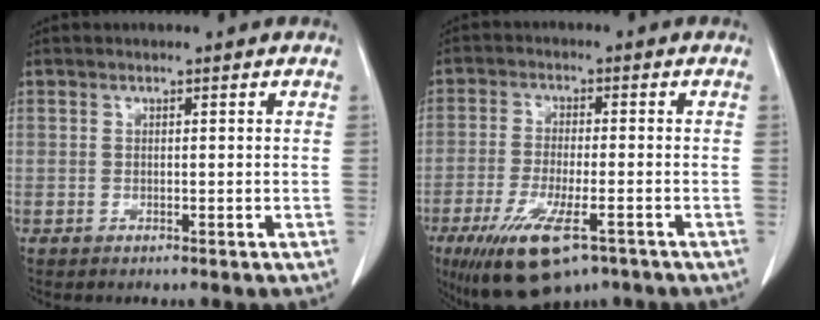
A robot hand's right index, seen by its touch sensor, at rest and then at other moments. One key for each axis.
{"total": 11.8, "fx": -6.8, "fy": 3.4, "fz": 9.0, "tx": -0.165, "ty": -0.025, "tz": -0.108}